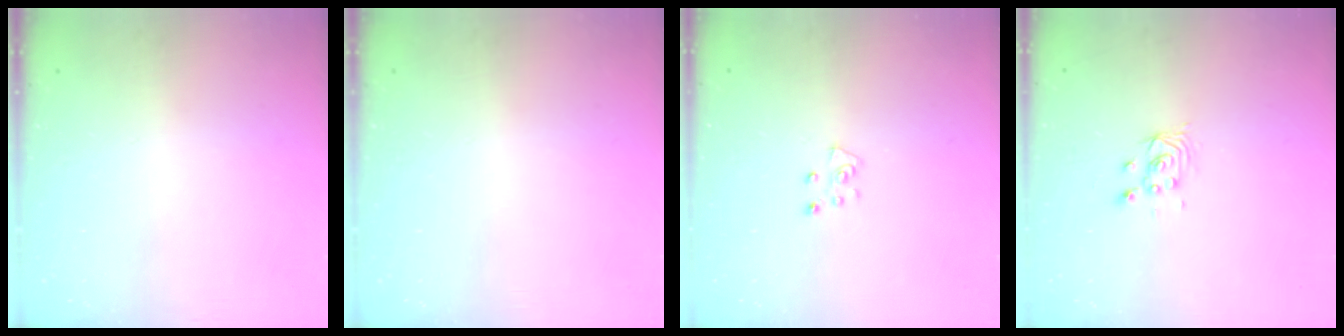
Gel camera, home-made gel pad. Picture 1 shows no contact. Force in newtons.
{"total": 0.0}
{"total": 5.7, "press": 5.7, "slide": 0.7}
{"total": 2.9, "press": 2.9, "slide": 0.1}